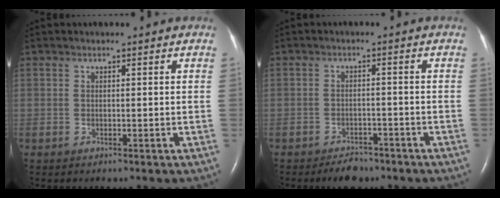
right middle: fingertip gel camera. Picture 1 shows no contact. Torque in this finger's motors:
{"motor_torque": [0.05, -0.04, 0.00, 0.00]}